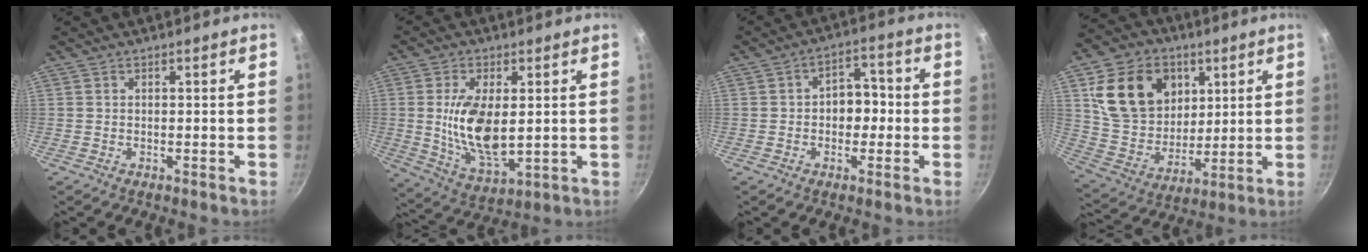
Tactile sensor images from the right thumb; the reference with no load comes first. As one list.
[{"total": 13.0, "force": [0.8, 6.4, 11.2], "torque": [-0.201, -0.020, 0.026]}, {"total": 6.6, "force": [-0.5, 4.6, 4.6], "torque": [-0.037, 0.023, -0.017]}, {"total": 19.5, "force": [6.9, 15.1, 10.2], "torque": [-0.153, -0.010, 0.134]}]